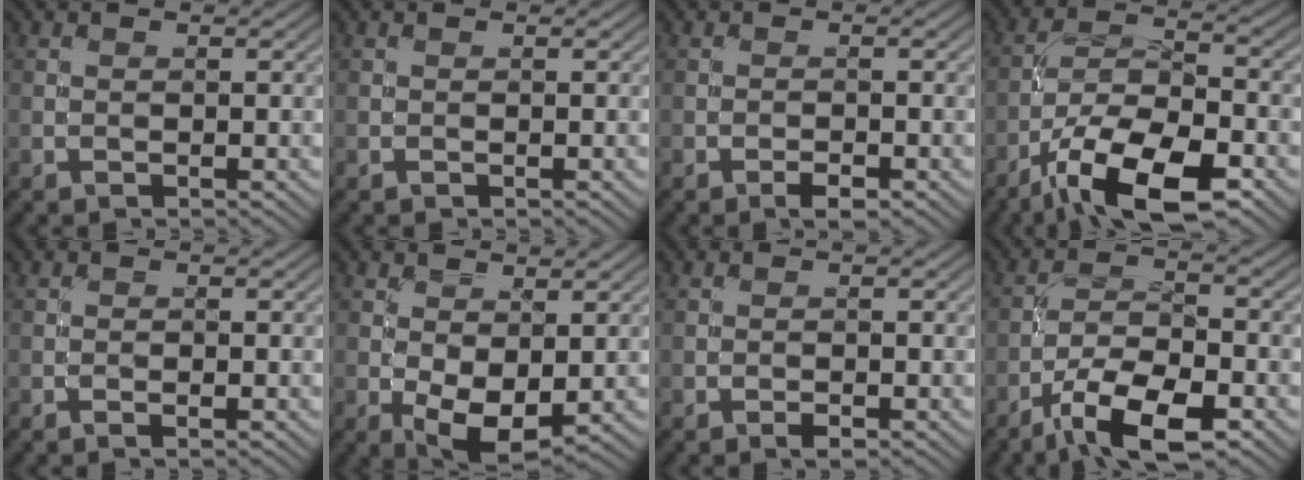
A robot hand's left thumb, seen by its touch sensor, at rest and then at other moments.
{"total": 0.0}
{"total": 1.8, "force": [-1.1, 0.6, 1.2], "torque": [-0.019, 0.001, -0.023]}
{"total": 12.7, "force": [-7.6, 4.3, 9.2], "torque": [-0.170, -0.001, -0.149]}
{"total": 0.7, "force": [-0.3, 0.1, 0.6], "torque": [-0.012, 0.002, -0.007]}
{"total": 5.2, "force": [-0.7, 2.8, 4.3], "torque": [-0.089, -0.008, -0.010]}
{"total": 1.0, "force": [-0.6, 0.3, 0.7], "torque": [-0.009, 0.001, -0.012]}
{"total": 9.5, "force": [-6.0, 3.0, 6.8], "torque": [-0.119, 0.002, -0.116]}